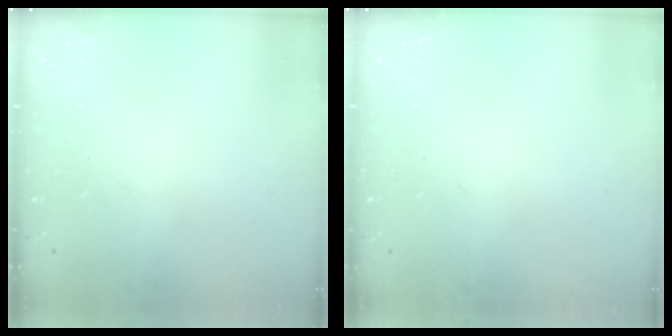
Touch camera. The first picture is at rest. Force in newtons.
{"total": 0.0}